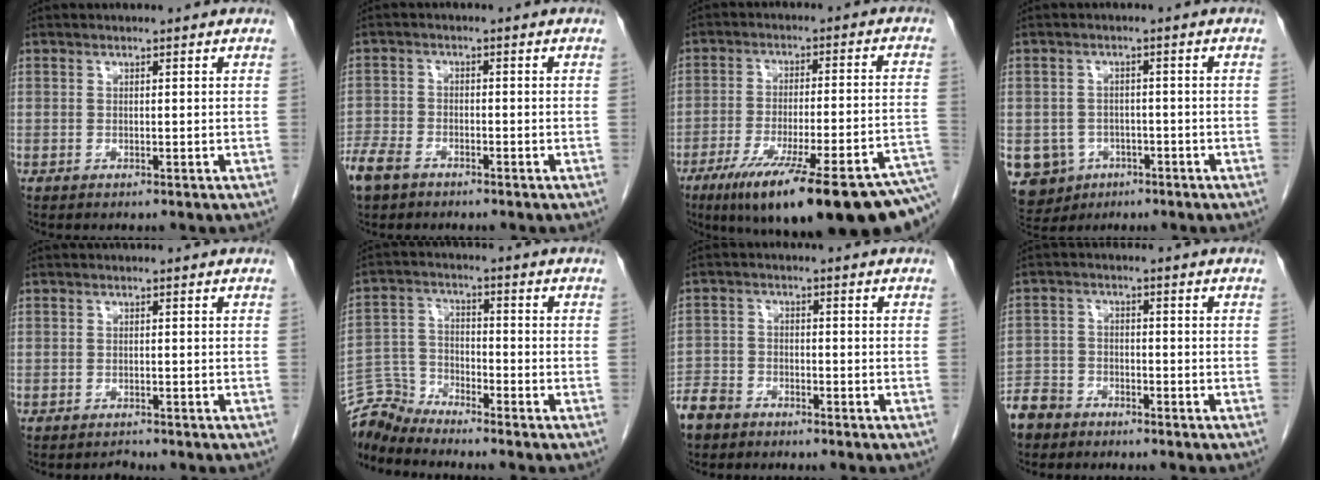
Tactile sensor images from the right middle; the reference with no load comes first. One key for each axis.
{"total": 5.8, "fx": -4.3, "fy": 2.9, "fz": 2.5, "tx": -0.052, "ty": -0.002, "tz": -0.080}
{"total": 25.5, "fx": -17.1, "fy": 2.5, "fz": 18.8, "tx": -0.202, "ty": -0.016, "tz": -0.248}
{"total": 8.0, "fx": -3.6, "fy": 7.0, "fz": 1.5, "tx": -0.043, "ty": 0.008, "tz": -0.044}
{"total": 1.2, "fx": -1.1, "fy": 0.1, "fz": -0.3, "tx": 0.003, "ty": -0.007, "tz": -0.016}
{"total": 6.4, "fx": -6.3, "fy": -0.5, "fz": -1.0, "tx": 0.010, "ty": 0.009, "tz": -0.123}
{"total": 5.7, "fx": -4.7, "fy": 3.0, "fz": 1.2, "tx": -0.027, "ty": 0.001, "tz": -0.091}
{"total": 6.2, "fx": -5.1, "fy": 3.4, "fz": 0.8, "tx": -0.020, "ty": 0.000, "tz": -0.100}